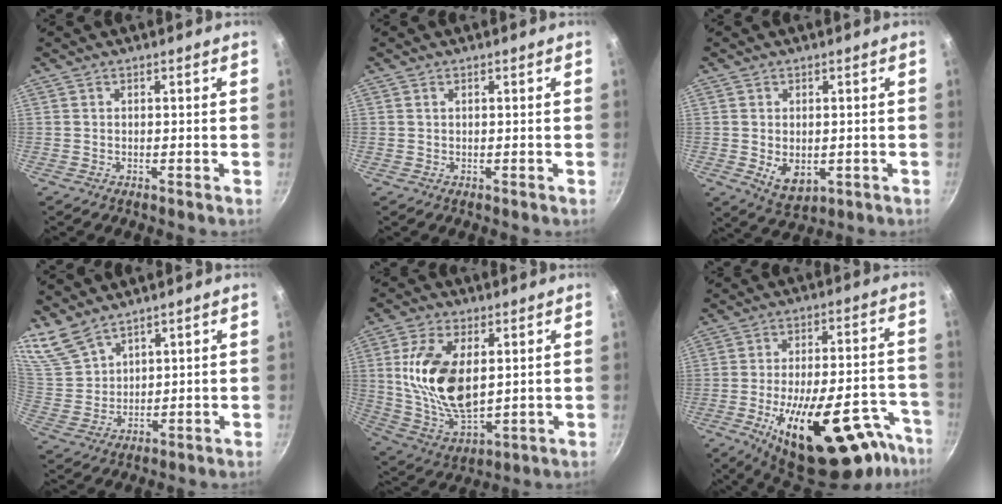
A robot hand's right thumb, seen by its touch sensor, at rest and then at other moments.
{"total": 0.0}
{"total": 6.0, "force": [-0.6, 4.0, 4.4], "torque": [-0.064, -0.013, 0.002]}
{"total": 7.4, "force": [6.3, 3.0, 2.2], "torque": [-0.034, -0.028, 0.144]}
{"total": 16.8, "force": [3.0, 9.2, 13.7], "torque": [-0.251, -0.018, 0.067]}
{"total": 28.1, "force": [-14.9, 11.6, 20.7], "torque": [-0.248, 0.056, -0.210]}